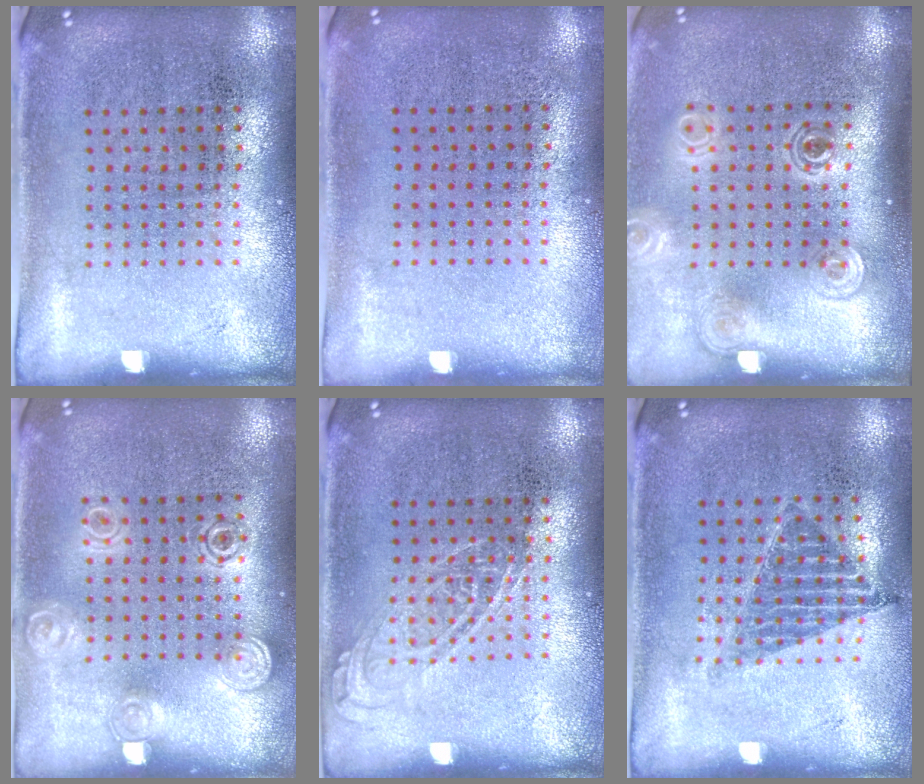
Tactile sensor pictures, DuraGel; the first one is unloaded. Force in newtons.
{"total": 0.0}
{"total": 1.8, "press": 1.4, "slide": 1.2}
{"total": 1.4, "press": 1.3, "slide": 0.6}
{"total": 1.8, "press": 1.8, "slide": 0.2}
{"total": 0.9, "press": 0.8, "slide": 0.4}